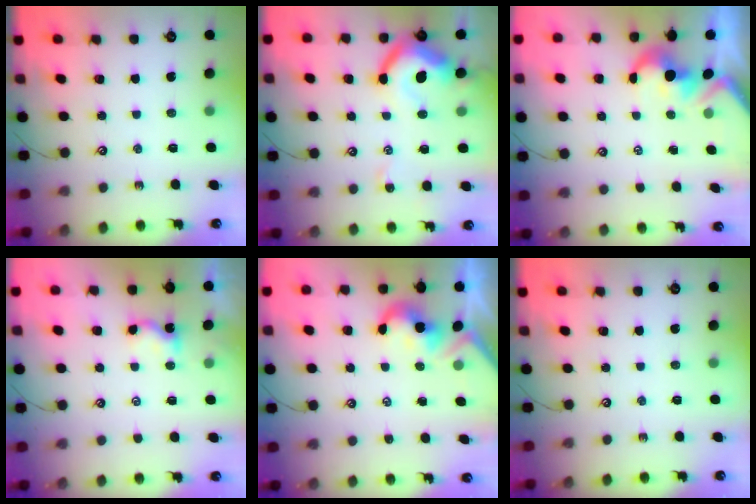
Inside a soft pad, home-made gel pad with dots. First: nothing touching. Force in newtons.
{"total": 11.6, "press": 11.4, "slide": 1.7}
{"total": 1.7, "press": 1.4, "slide": 1.0}
{"total": 2.4, "press": 2.4, "slide": 0.1}
{"total": 2.1, "press": 2.0, "slide": 0.5}
{"total": 0.0}